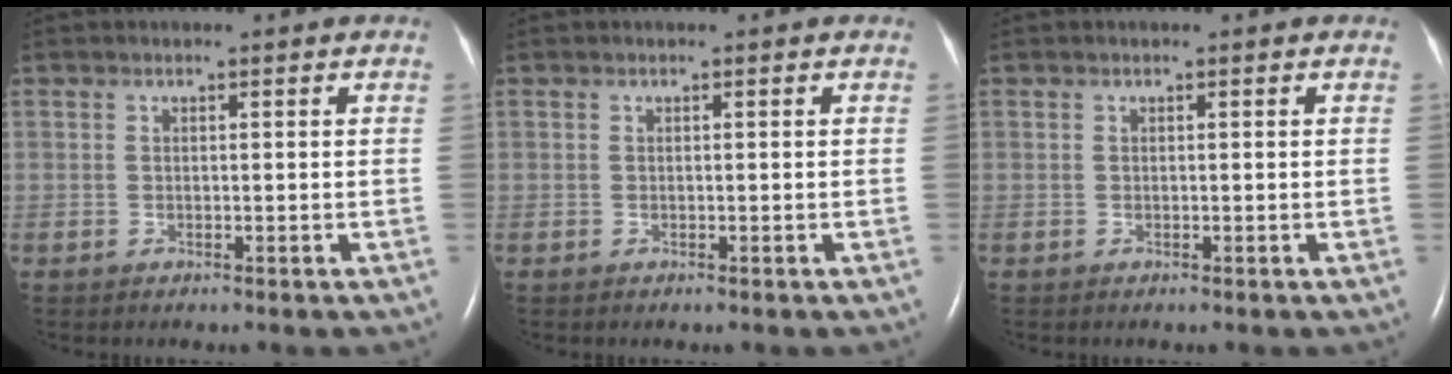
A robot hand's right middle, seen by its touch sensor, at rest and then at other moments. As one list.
[{"total": 0.0}, {"total": 0.0}]